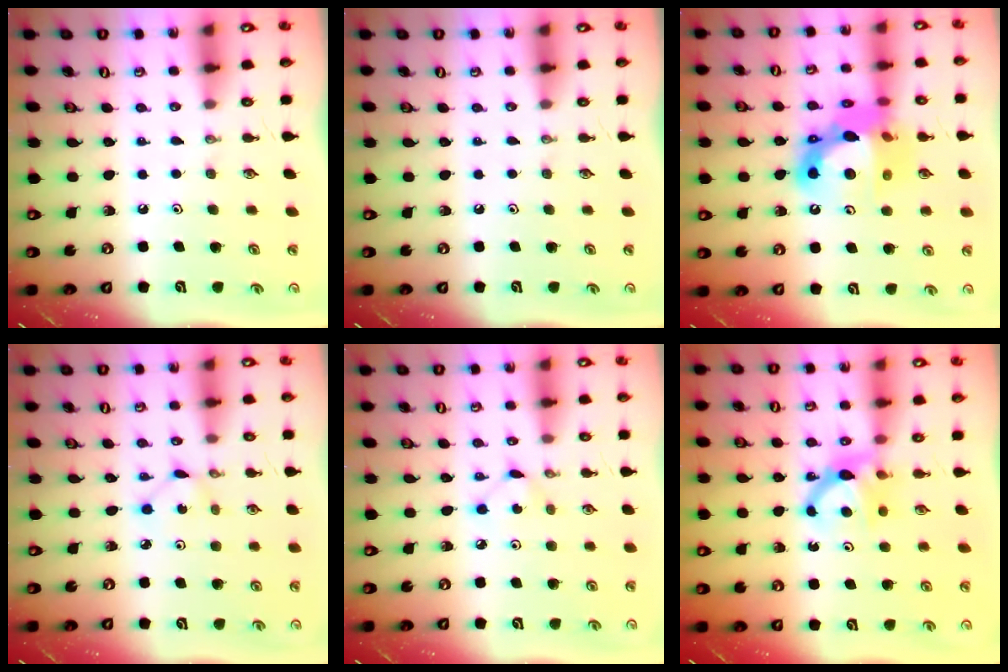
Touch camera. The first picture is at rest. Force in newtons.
{"total": 0.0}
{"total": 18.0, "press": 17.9, "slide": 1.5}
{"total": 1.8, "press": 1.7, "slide": 0.3}
{"total": 3.5, "press": 3.5, "slide": 0.4}
{"total": 7.5, "press": 7.5, "slide": 0.5}